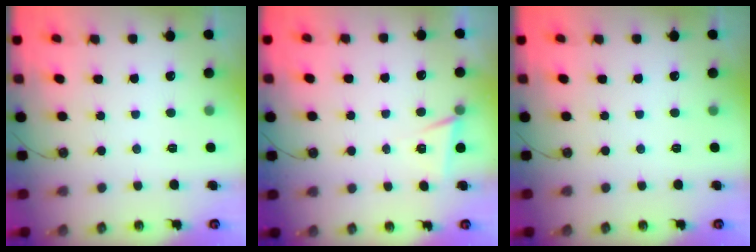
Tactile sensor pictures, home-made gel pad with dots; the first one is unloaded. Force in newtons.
{"total": 4.5, "press": 2.3, "slide": 3.8}
{"total": 0.0}